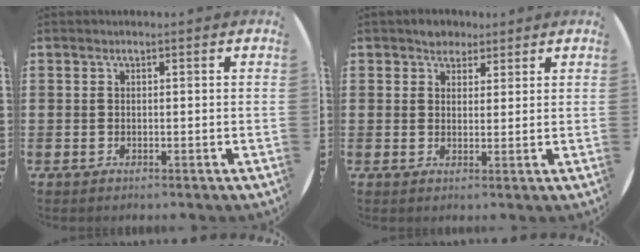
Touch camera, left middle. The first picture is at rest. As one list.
[{"total": 2.6, "force": [2.2, 1.4, 0.3], "torque": [-0.001, 0.002, 0.042]}]